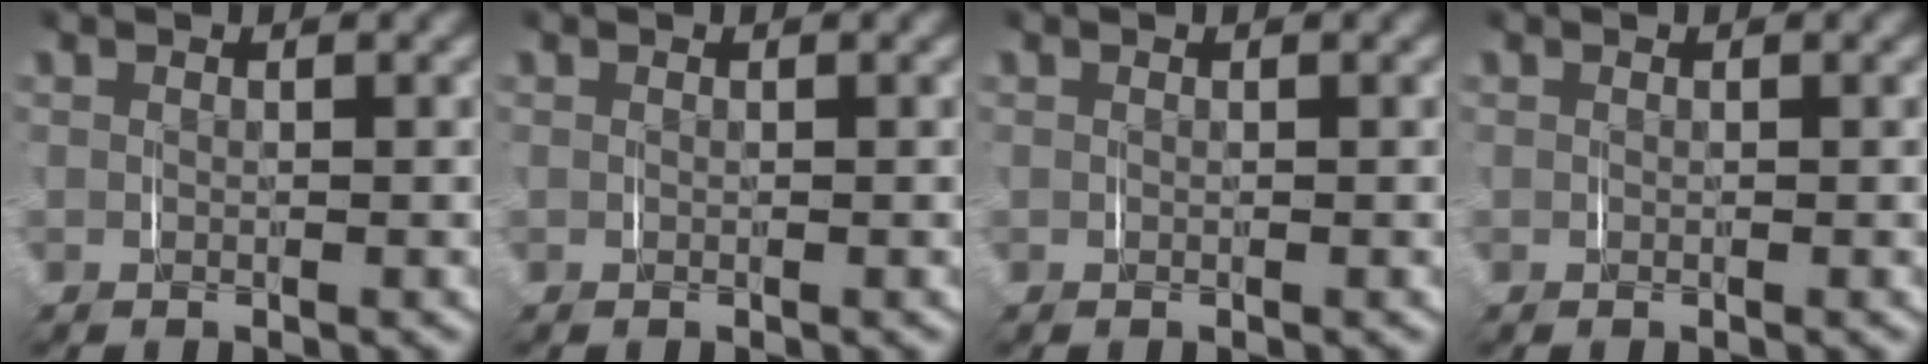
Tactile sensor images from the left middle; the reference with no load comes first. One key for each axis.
{"total": 0.0}
{"total": 0.0}
{"total": 0.0}